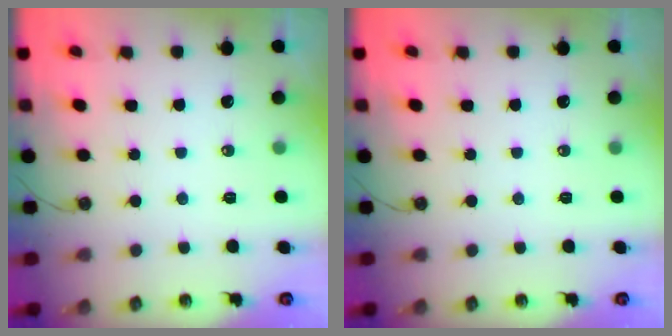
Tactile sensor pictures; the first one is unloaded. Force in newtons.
{"total": 0.0}